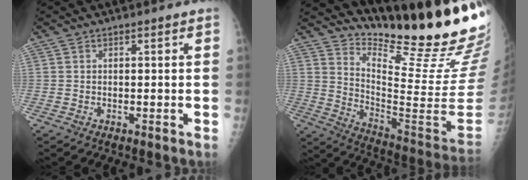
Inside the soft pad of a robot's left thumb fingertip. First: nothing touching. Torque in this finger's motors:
{"motor_torque": [0.72, -0.10, 0.52, -2.26, 0.02]}